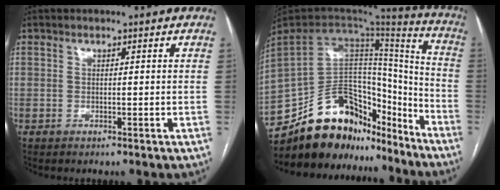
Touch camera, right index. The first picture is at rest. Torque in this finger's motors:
{"motor_torque": [0.69, -0.72, -0.59, -0.21]}